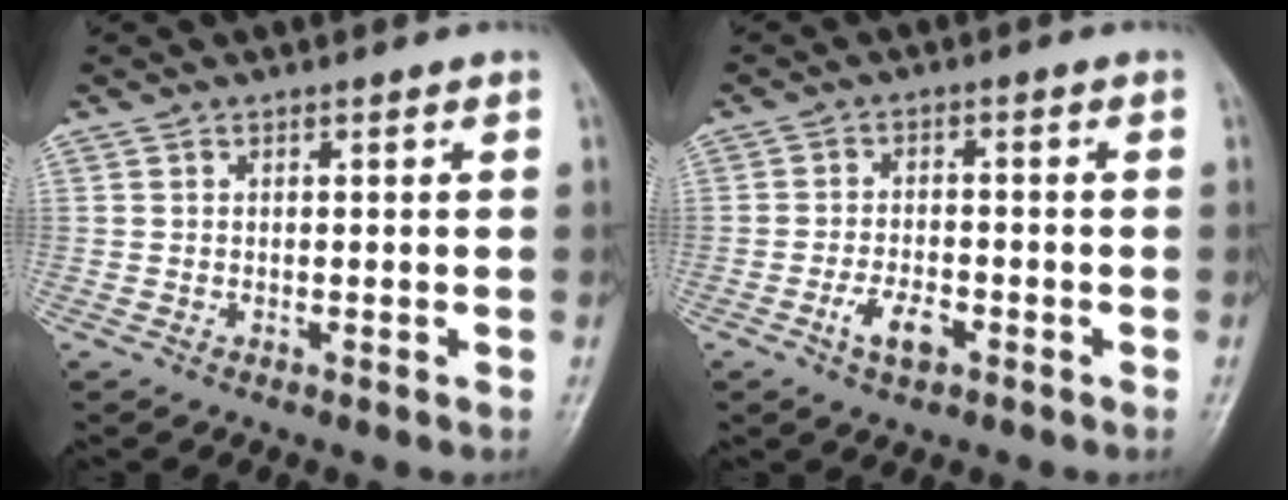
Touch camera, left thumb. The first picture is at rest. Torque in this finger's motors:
{"motor_torque": [-0.30, 0.51, 0.51, 0.29, 0.06]}